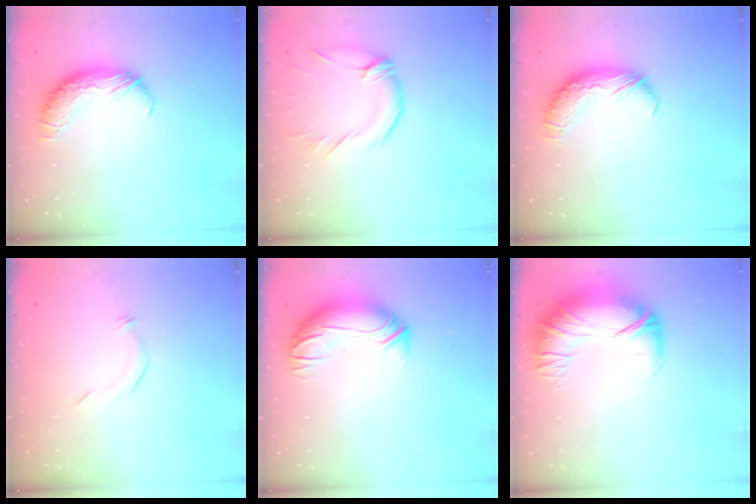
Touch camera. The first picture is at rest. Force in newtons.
{"total": 1.4, "press": 0.8, "slide": 1.1}
{"total": 0.0}
{"total": 5.8, "press": 5.7, "slide": 1.1}
{"total": 2.9, "press": 0.3, "slide": 2.9}
{"total": 2.9, "press": 0.7, "slide": 2.9}